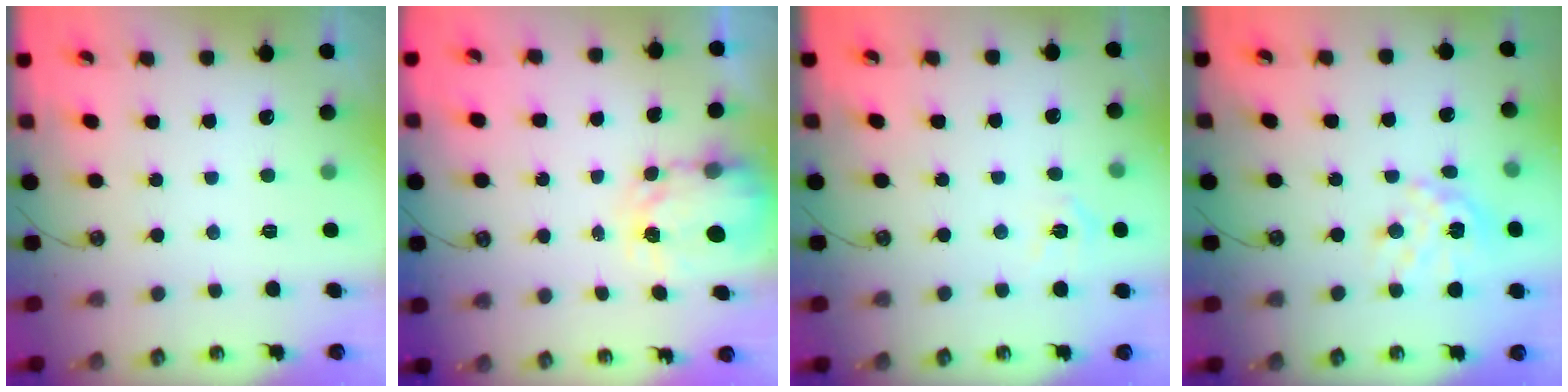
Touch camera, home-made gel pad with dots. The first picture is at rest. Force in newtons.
{"total": 3.9, "press": 3.9, "slide": 0.3}
{"total": 7.3, "press": 7.3, "slide": 0.7}
{"total": 13.4, "press": 13.3, "slide": 1.3}